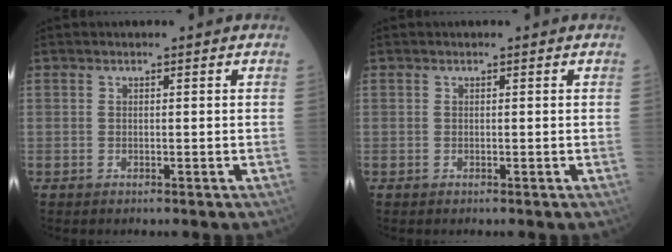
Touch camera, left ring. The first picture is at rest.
{"total": 0.0}